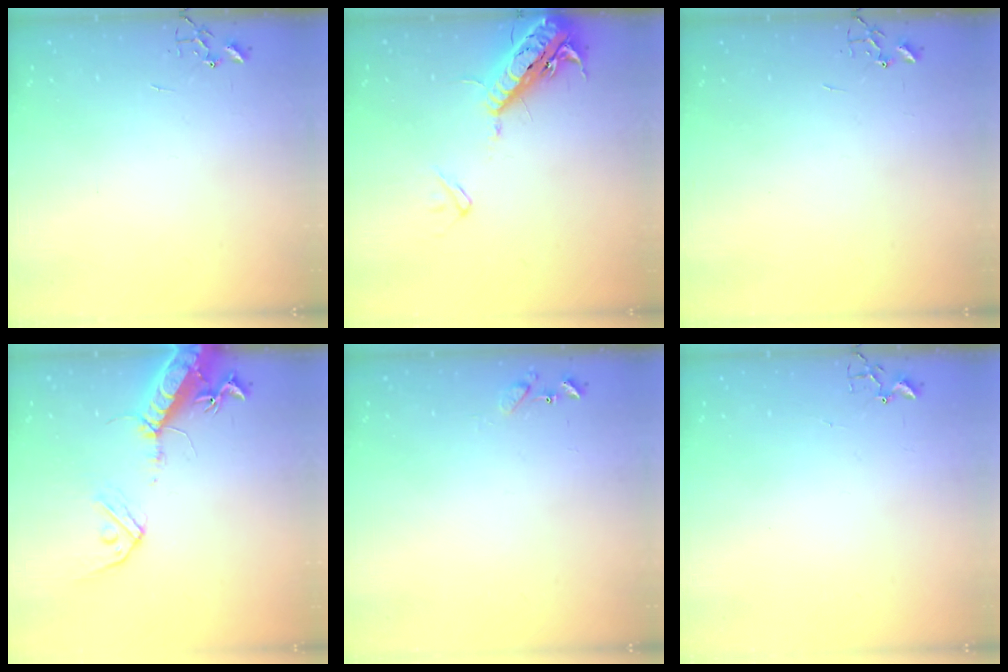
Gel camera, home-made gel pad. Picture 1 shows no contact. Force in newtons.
{"total": 18.4, "press": 18.0, "slide": 4.0}
{"total": 0.0}
{"total": 16.9, "press": 16.5, "slide": 3.8}
{"total": 6.7, "press": 6.6, "slide": 0.8}
{"total": 1.9, "press": 1.9, "slide": 0.2}